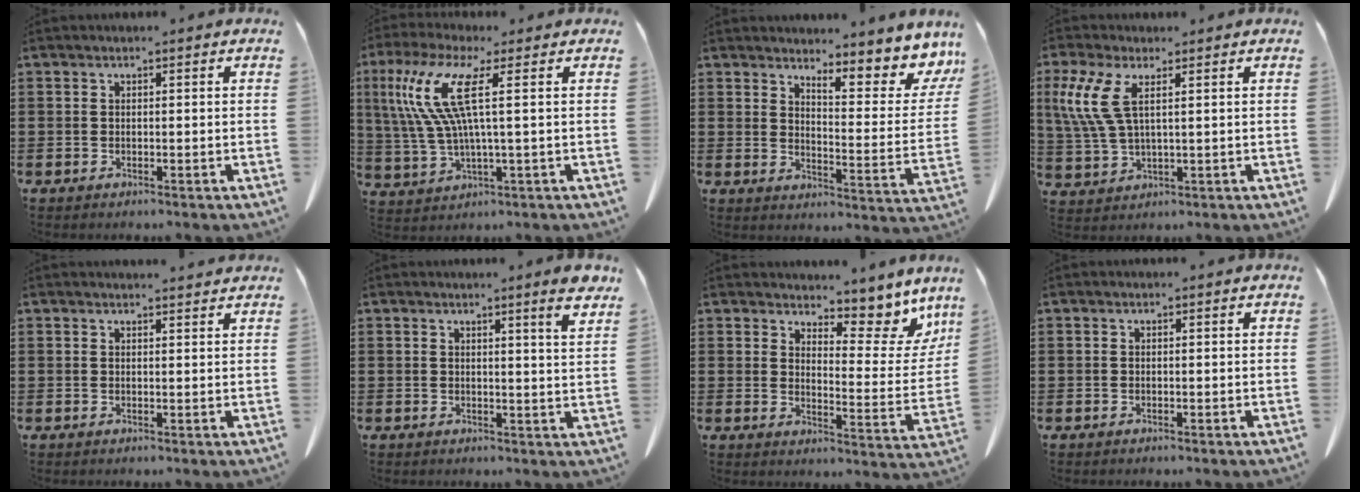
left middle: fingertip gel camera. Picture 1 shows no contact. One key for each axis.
{"total": 10.5, "fx": 3.0, "fy": 1.6, "fz": 9.9, "tx": -0.238, "ty": -0.018, "tz": 0.041}
{"total": 7.0, "fx": 6.3, "fy": 1.1, "fz": 2.8, "tx": -0.050, "ty": -0.054, "tz": 0.105}
{"total": 6.7, "fx": 2.7, "fy": 2.2, "fz": 5.7, "tx": -0.150, "ty": -0.006, "tz": 0.040}
{"total": 1.5, "fx": 1.5, "fy": 0.0, "fz": 0.3, "tx": -0.009, "ty": 0.000, "tz": 0.029}
{"total": 4.0, "fx": 3.2, "fy": -0.8, "fz": 2.1, "tx": -0.034, "ty": -0.018, "tz": 0.053}
{"total": 7.8, "fx": 6.5, "fy": 2.5, "fz": 3.7, "tx": -0.066, "ty": -0.048, "tz": 0.110}
{"total": 0.0}